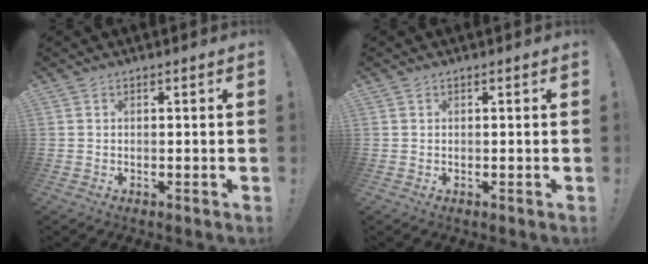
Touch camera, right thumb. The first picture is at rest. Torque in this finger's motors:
{"motor_torque": [-0.02, -0.17, 0.02, -0.09, 0.00]}